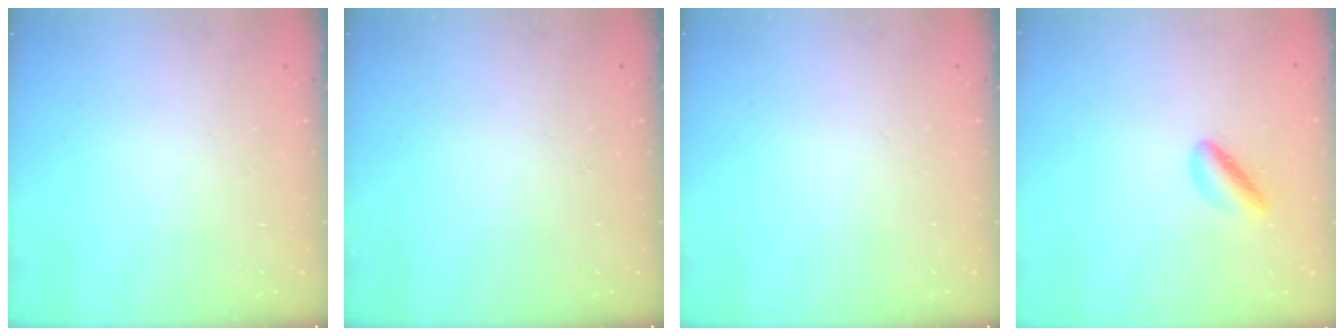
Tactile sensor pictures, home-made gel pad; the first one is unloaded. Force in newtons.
{"total": 0.0}
{"total": 0.0}
{"total": 4.9, "press": 4.6, "slide": 1.5}